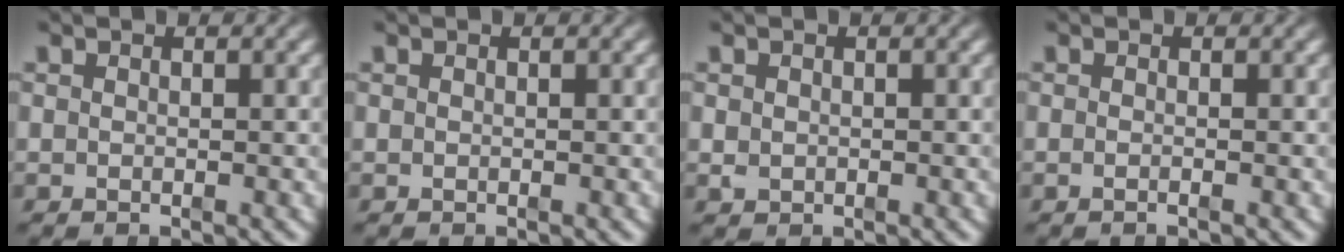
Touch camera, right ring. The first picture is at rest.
{"total": 0.0}
{"total": 0.7, "force": [-0.2, 0.6, 0.3], "torque": [-0.012, -0.013, 0.007]}
{"total": 0.6, "force": [-0.4, 0.0, 0.4], "torque": [-0.010, 0.001, -0.009]}